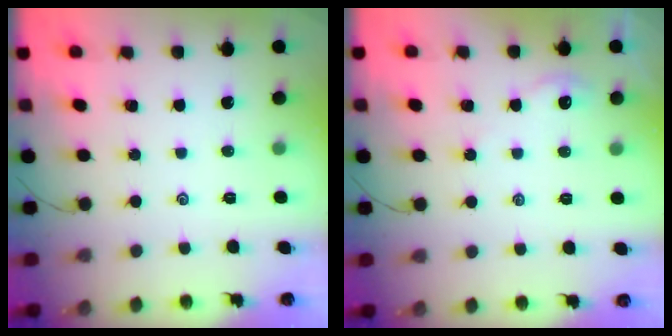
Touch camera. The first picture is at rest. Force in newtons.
{"total": 1.9, "press": 1.9, "slide": 0.4}